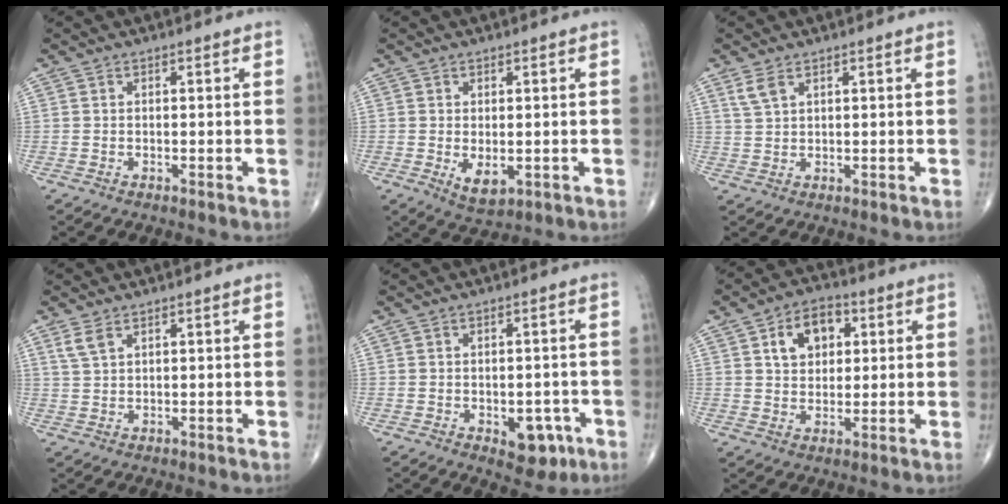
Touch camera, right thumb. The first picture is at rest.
{"total": 4.2, "force": [-0.7, 2.3, 3.5], "torque": [-0.052, -0.011, 0.000]}
{"total": 2.8, "force": [1.8, 1.2, 1.7], "torque": [-0.040, 0.002, 0.045]}
{"total": 2.6, "force": [1.7, 1.2, 1.7], "torque": [-0.039, 0.002, 0.044]}
{"total": 6.2, "force": [-2.5, 3.7, 4.3], "torque": [-0.026, 0.009, -0.023]}
{"total": 8.8, "force": [2.9, 6.0, 5.7], "torque": [-0.061, -0.002, 0.044]}